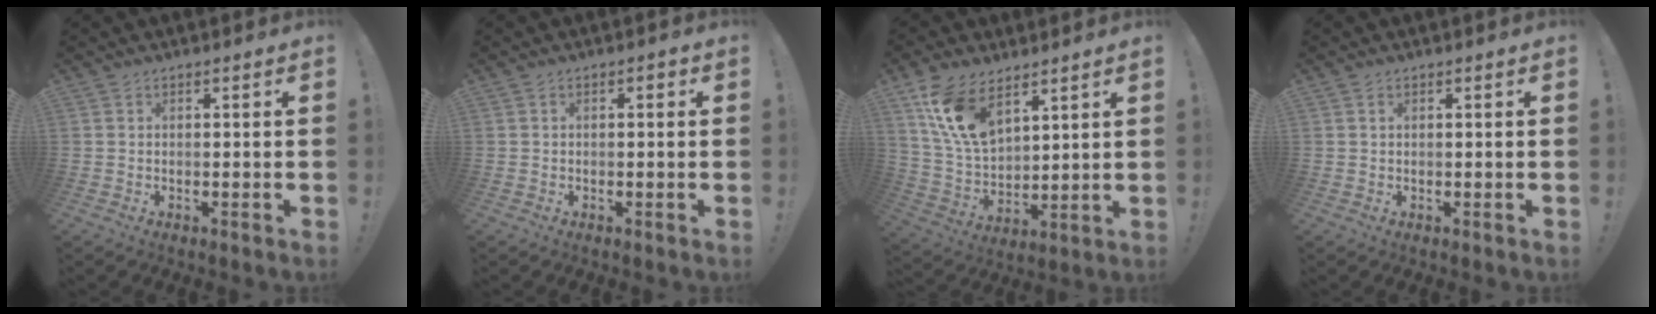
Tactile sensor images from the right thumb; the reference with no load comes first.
{"total": 0.8, "force": [-0.3, 0.5, 0.6], "torque": [-0.004, 0.000, -0.008]}
{"total": 15.0, "force": [9.1, 8.0, 8.8], "torque": [-0.184, -0.047, 0.174]}
{"total": 0.6, "force": [0.4, 0.4, 0.3], "torque": [-0.007, 0.002, 0.008]}